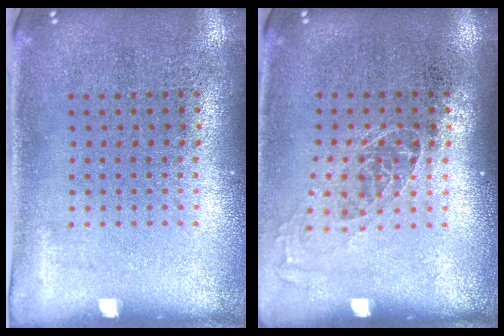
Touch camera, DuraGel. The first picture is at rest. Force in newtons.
{"total": 1.1, "press": 0.9, "slide": 0.5}